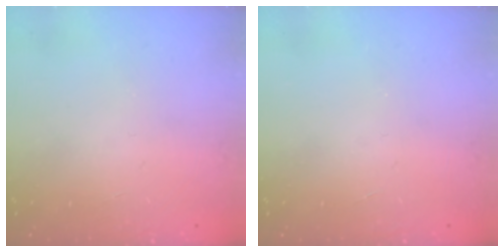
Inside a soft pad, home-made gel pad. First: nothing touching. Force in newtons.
{"total": 0.0}